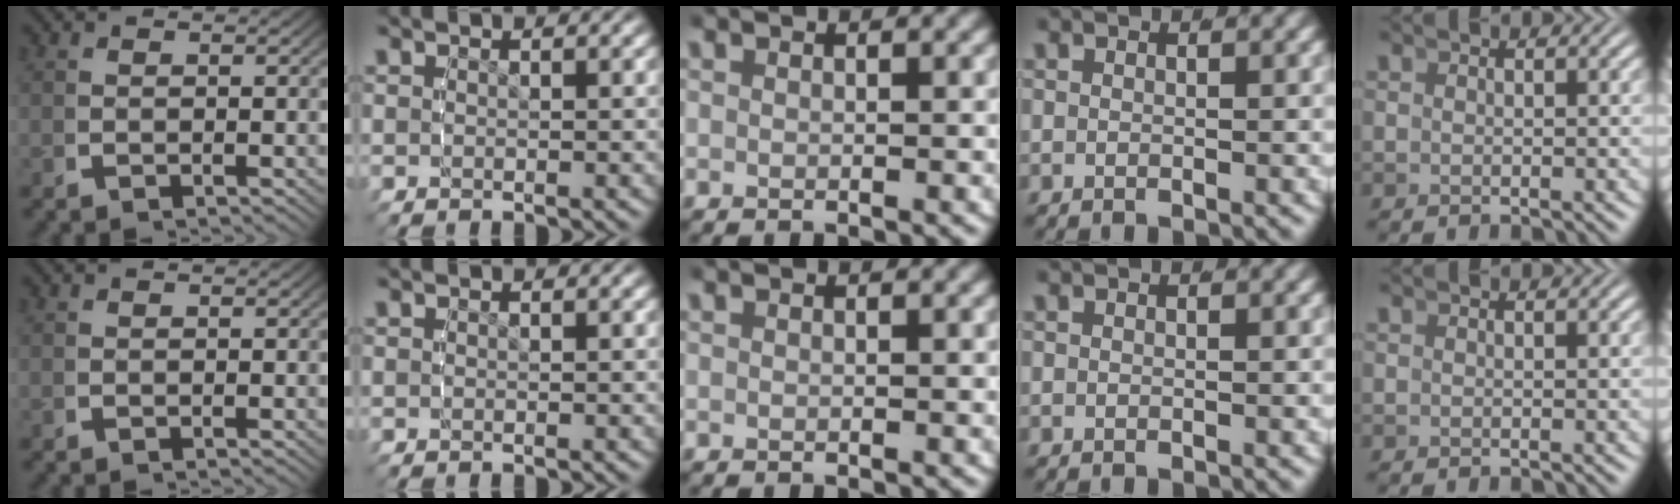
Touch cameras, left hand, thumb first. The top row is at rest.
{}